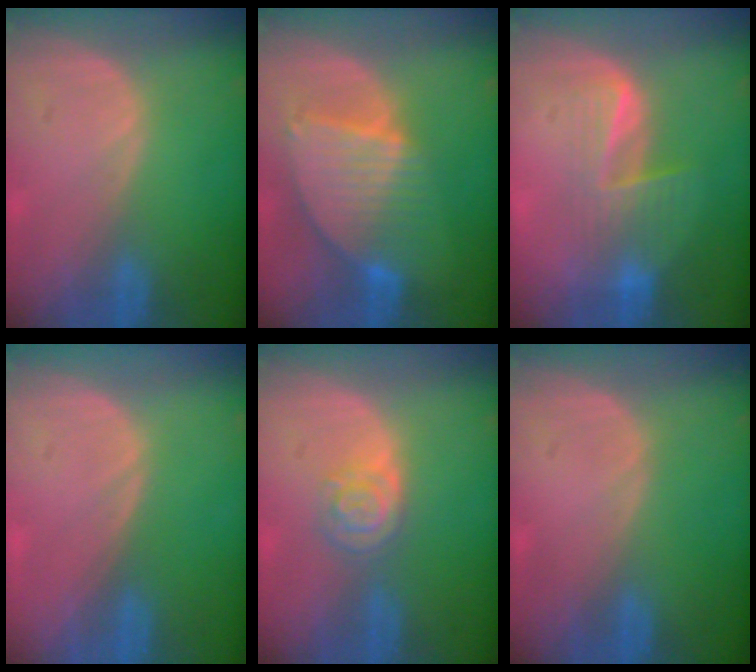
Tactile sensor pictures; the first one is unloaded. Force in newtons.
{"total": 8.6, "press": 7.5, "slide": 4.1}
{"total": 6.2, "press": 5.9, "slide": 1.9}
{"total": 0.0}
{"total": 4.2, "press": 3.8, "slide": 1.8}
{"total": 0.0}